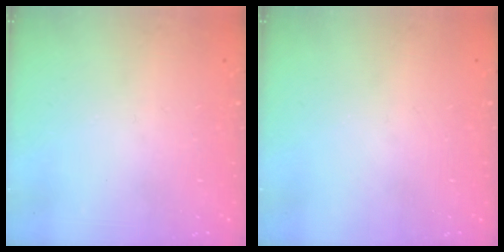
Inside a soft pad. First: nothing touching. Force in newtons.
{"total": 0.0}